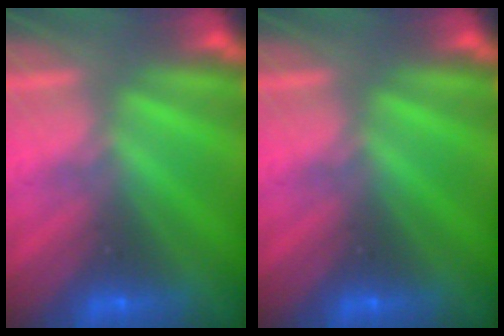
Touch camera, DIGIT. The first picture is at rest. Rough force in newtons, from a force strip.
{"total": 0.0}